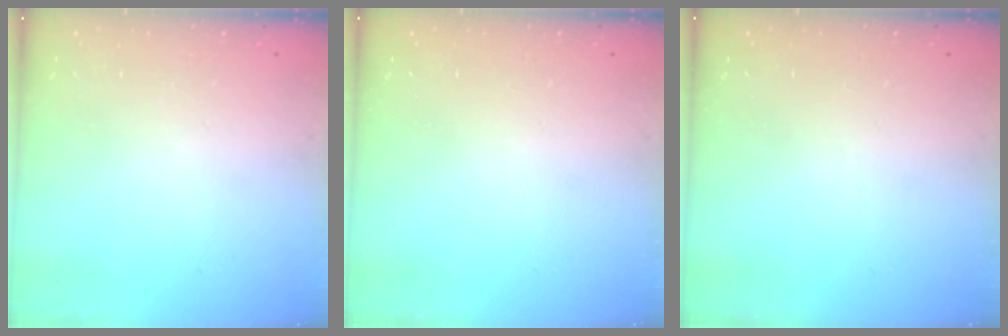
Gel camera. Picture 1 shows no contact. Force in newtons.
{"total": 0.0}
{"total": 0.0}